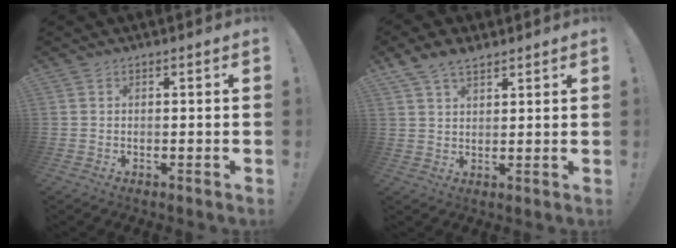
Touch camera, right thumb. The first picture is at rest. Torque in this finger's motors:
{"motor_torque": [-0.62, 1.47, 0.38, 0.26, 0.14]}